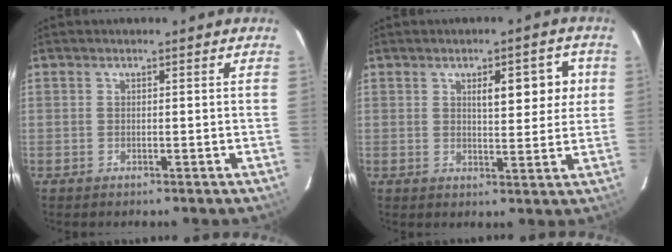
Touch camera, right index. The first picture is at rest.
{"total": 6.8, "force": [2.1, 2.4, 6.0], "torque": [-0.079, 0.013, 0.031]}